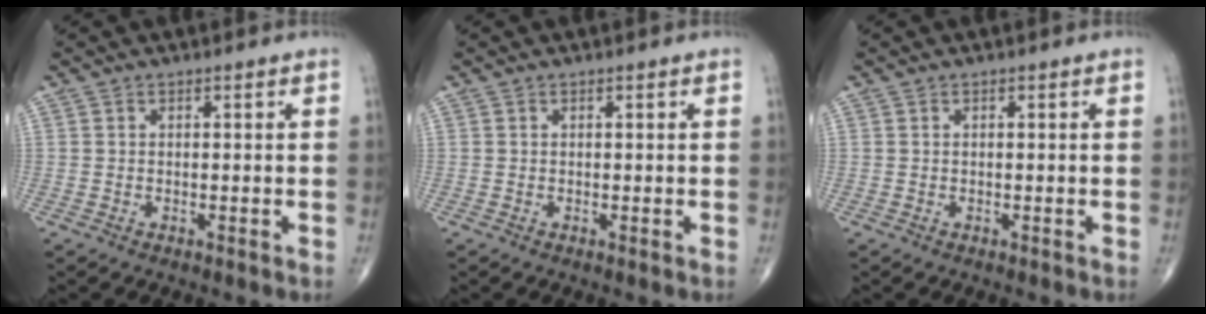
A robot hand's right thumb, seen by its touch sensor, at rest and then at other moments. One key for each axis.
{"total": 0.0}
{"total": 0.0}